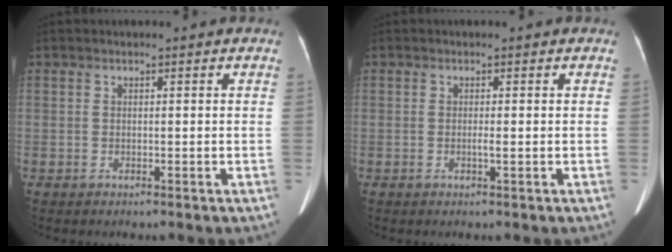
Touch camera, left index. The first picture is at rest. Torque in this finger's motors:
{"motor_torque": [-0.05, -0.02, 0.01, 0.00]}